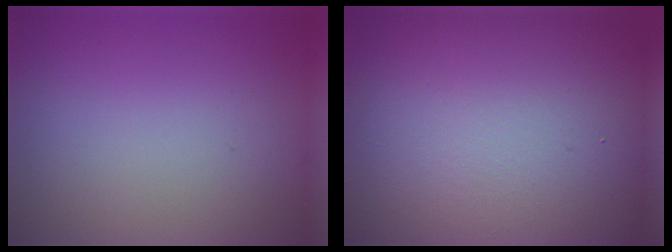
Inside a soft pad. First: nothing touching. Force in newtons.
{"total": 22.3, "press": 22.2, "slide": 1.1}